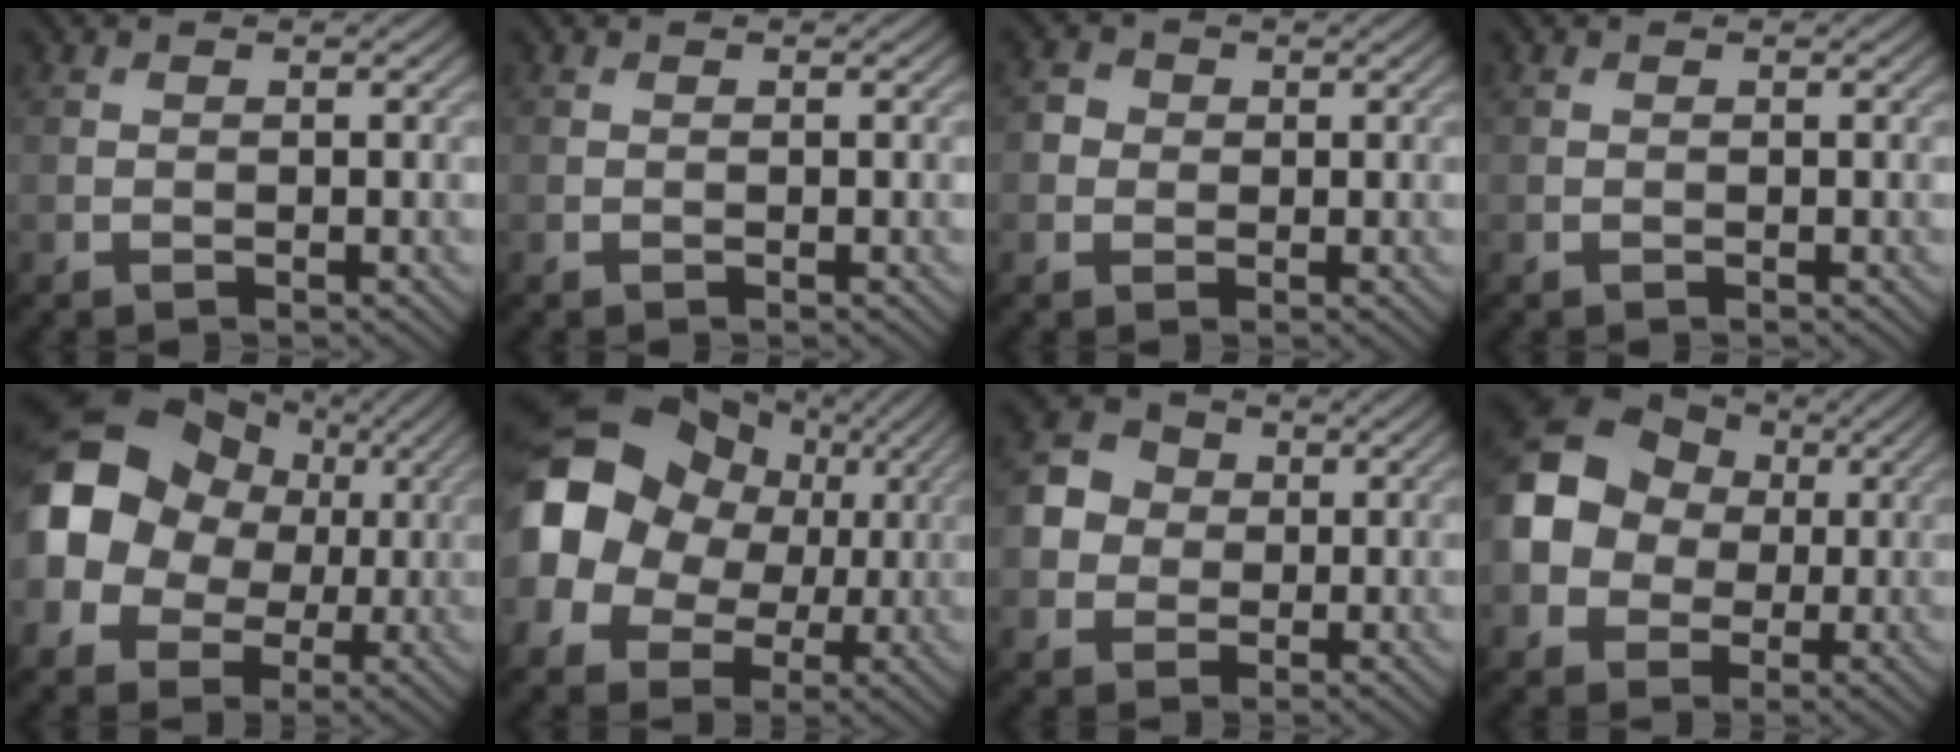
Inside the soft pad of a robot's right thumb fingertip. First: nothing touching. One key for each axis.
{"total": 0.0}
{"total": 2.1, "fx": 0.0, "fy": 2.0, "fz": 0.6, "tx": -0.012, "ty": 0.001, "tz": -0.003}
{"total": 0.0}
{"total": 14.3, "fx": 1.6, "fy": 11.8, "fz": 7.8, "tx": -0.186, "ty": 0.005, "tz": 0.011}
{"total": 16.3, "fx": 2.6, "fy": 13.1, "fz": 9.3, "tx": -0.208, "ty": 0.005, "tz": 0.044}
{"total": 5.0, "fx": 0.3, "fy": 4.6, "fz": 2.1, "tx": -0.050, "ty": 0.010, "tz": -0.005}
{"total": 13.4, "fx": 0.6, "fy": 11.4, "fz": 6.9, "tx": -0.182, "ty": 0.012, "tz": -0.016}